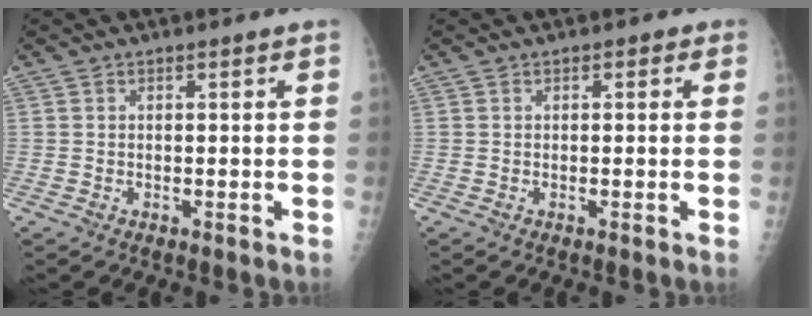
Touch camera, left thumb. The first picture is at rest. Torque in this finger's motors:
{"motor_torque": [-0.23, 0.07, -0.03, -0.15, 0.03]}